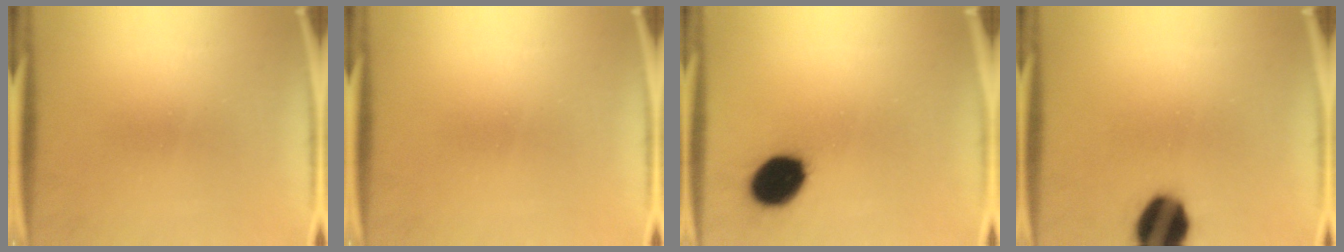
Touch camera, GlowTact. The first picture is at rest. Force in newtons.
{"total": 0.0}
{"total": 12.1}
{"total": 13.3}